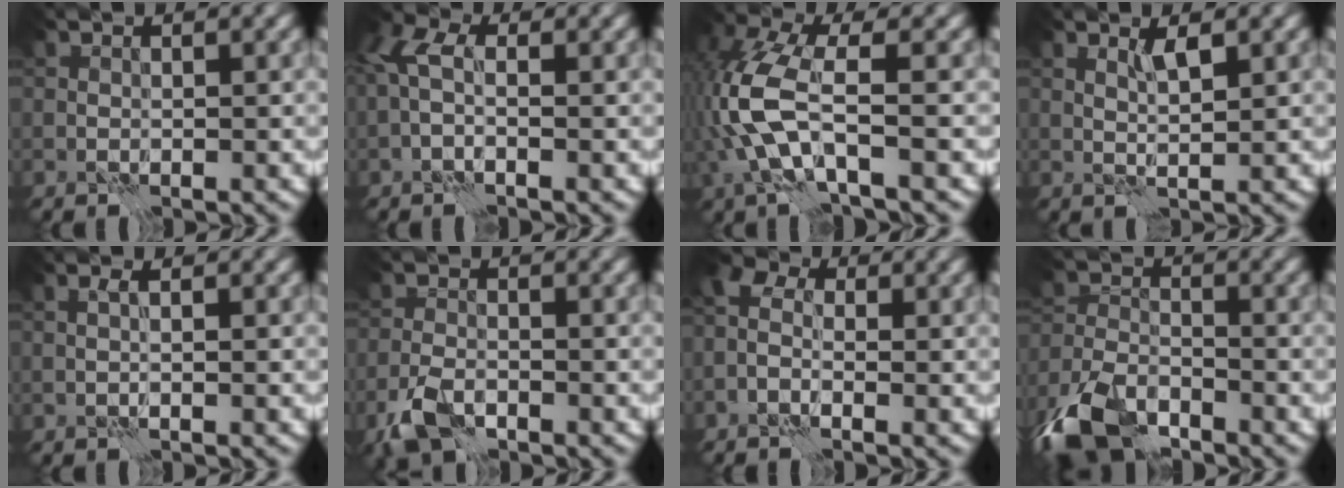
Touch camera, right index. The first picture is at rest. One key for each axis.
{"total": 3.4, "fx": -0.1, "fy": 1.9, "fz": 2.8, "tx": -0.067, "ty": 0.011, "tz": -0.014}
{"total": 7.2, "fx": -1.5, "fy": 2.7, "fz": 6.5, "tx": -0.169, "ty": 0.014, "tz": -0.044}
{"total": 1.4, "fx": 1.0, "fy": -0.4, "fz": 0.9, "tx": -0.018, "ty": 0.002, "tz": 0.015}
{"total": 0.8, "fx": 0.3, "fy": -0.5, "fz": 0.5, "tx": -0.008, "ty": 0.006, "tz": 0.001}
{"total": 3.7, "fx": -2.6, "fy": 1.5, "fz": 2.2, "tx": -0.050, "ty": -0.005, "tz": -0.060}
{"total": 2.5, "fx": -0.9, "fy": 1.5, "fz": 1.9, "tx": -0.048, "ty": 0.009, "tz": -0.033}
{"total": 9.0, "fx": -6.6, "fy": 3.6, "fz": 4.8, "tx": -0.108, "ty": -0.014, "tz": -0.142}